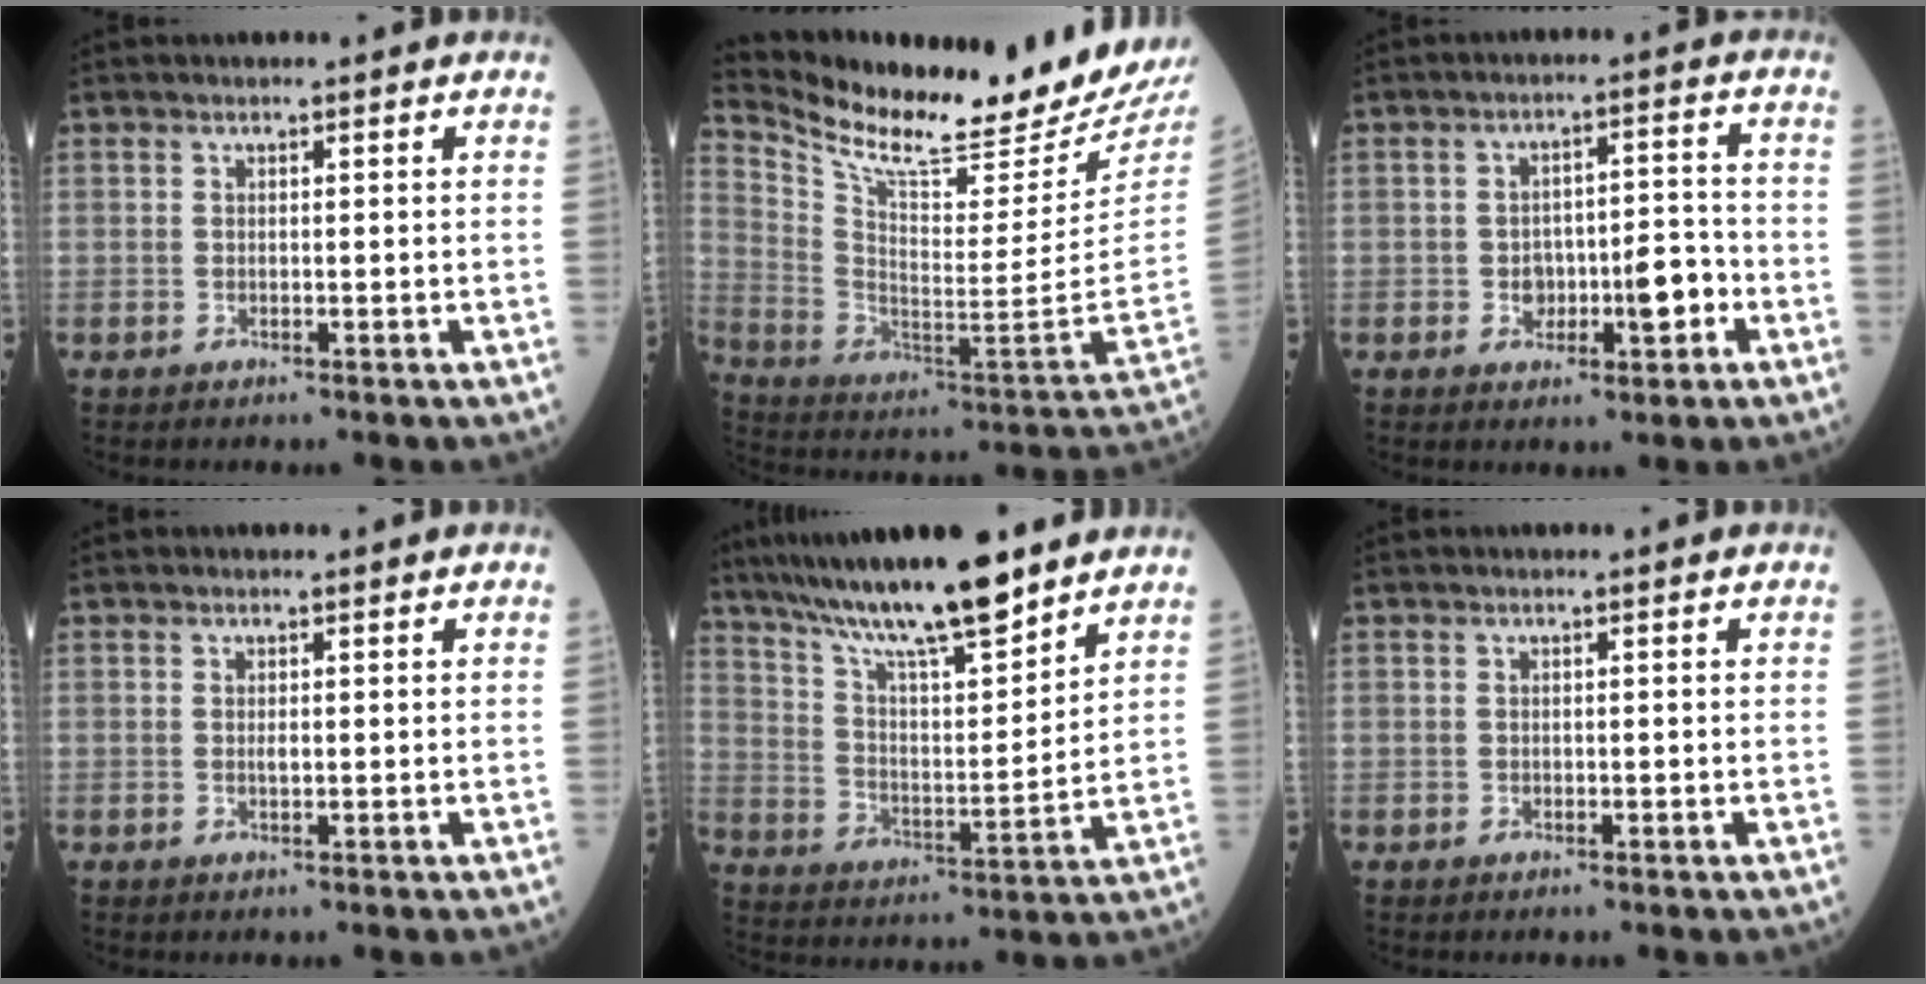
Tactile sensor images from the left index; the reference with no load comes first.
{"total": 22.8, "force": [20.9, 0.1, 9.1], "torque": [-0.184, -0.097, 0.323]}
{"total": 6.4, "force": [-2.0, 2.9, 5.3], "torque": [-0.080, 0.022, -0.024]}
{"total": 1.4, "force": [-0.1, 0.9, 1.1], "torque": [-0.020, 0.001, 0.000]}
{"total": 17.8, "force": [14.3, 1.8, 10.5], "torque": [-0.182, 0.013, 0.255]}
{"total": 0.0}